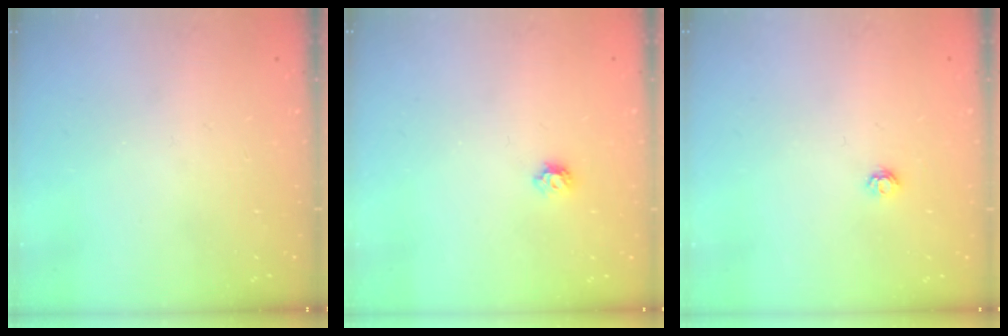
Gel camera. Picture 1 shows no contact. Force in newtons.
{"total": 4.9, "press": 4.9, "slide": 0.8}
{"total": 3.8, "press": 3.8, "slide": 0.6}